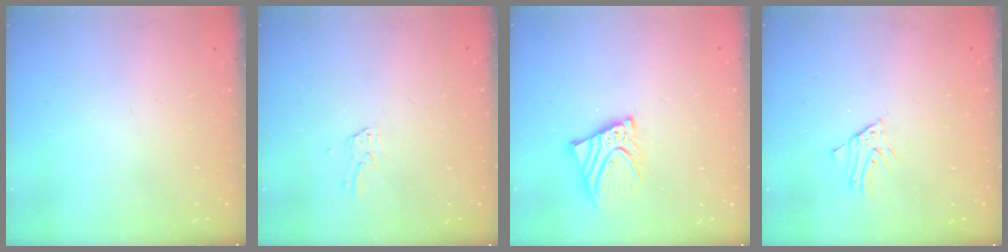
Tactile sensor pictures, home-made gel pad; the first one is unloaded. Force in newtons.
{"total": 1.9, "press": 1.9, "slide": 0.1}
{"total": 10.2, "press": 10.1, "slide": 1.2}
{"total": 1.3, "press": 1.3, "slide": 0.1}